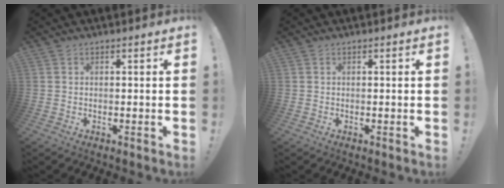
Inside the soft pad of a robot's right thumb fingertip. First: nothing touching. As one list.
[{"total": 0.0}]